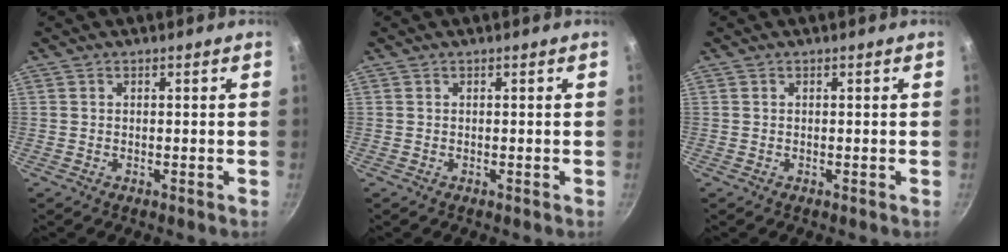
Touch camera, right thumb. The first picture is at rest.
{"total": 0.0}
{"total": 0.0}